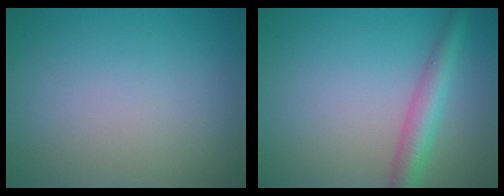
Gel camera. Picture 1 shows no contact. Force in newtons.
{"total": 3.6, "press": 3.6, "slide": 0.1}